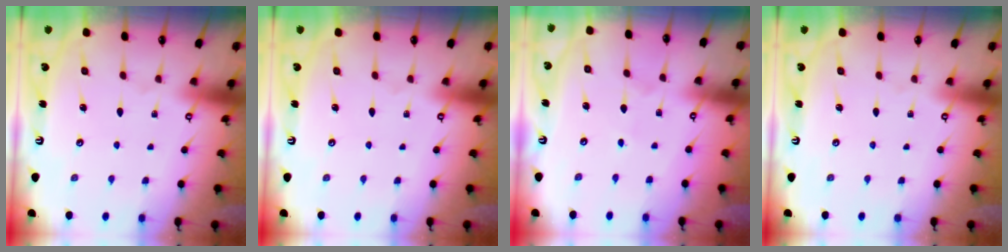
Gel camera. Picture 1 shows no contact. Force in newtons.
{"total": 0.0}
{"total": 1.7, "press": 1.7, "slide": 0.1}
{"total": 0.0}